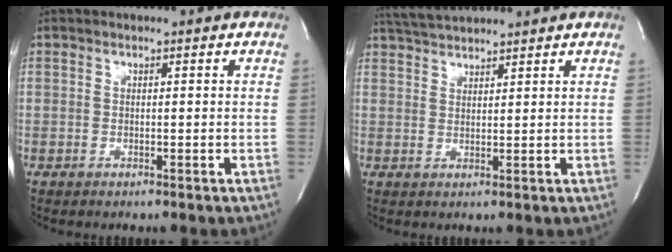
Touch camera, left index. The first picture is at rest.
{"total": 5.9, "force": [5.6, 0.2, 1.9], "torque": [-0.041, 0.032, 0.103]}